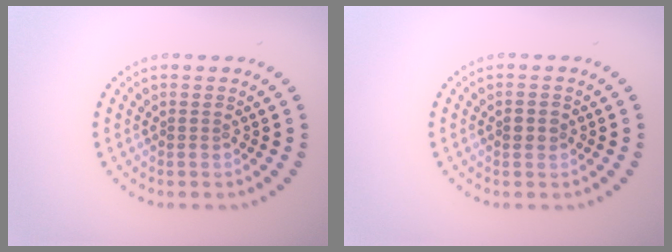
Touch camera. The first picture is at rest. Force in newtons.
{"total": 1.2, "press": 1.2, "slide": 0.2}